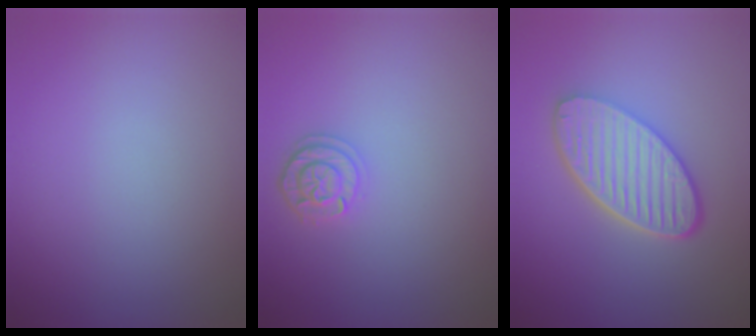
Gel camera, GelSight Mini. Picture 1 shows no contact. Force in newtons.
{"total": 2.0, "press": 1.9, "slide": 0.5}
{"total": 5.7, "press": 4.5, "slide": 3.5}